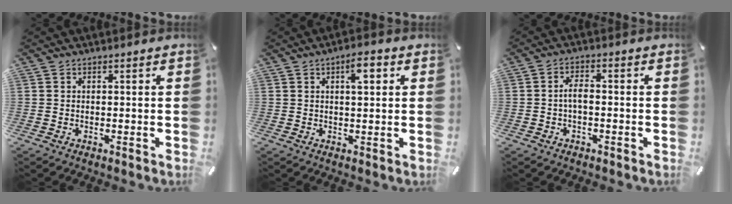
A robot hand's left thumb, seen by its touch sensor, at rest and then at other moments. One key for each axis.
{"total": 4.5, "fx": 1.7, "fy": 1.7, "fz": 3.9, "tx": -0.058, "ty": -0.001, "tz": 0.021}
{"total": 3.6, "fx": -0.9, "fy": 2.0, "fz": 2.9, "tx": -0.061, "ty": 0.007, "tz": -0.020}